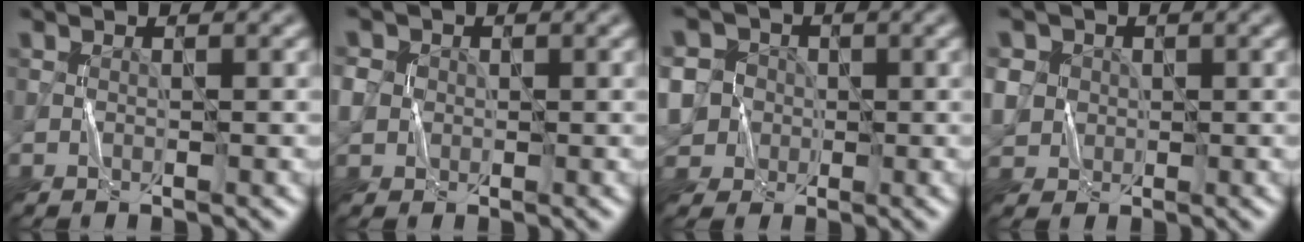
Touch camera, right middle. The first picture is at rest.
{"total": 3.2, "force": [0.0, 2.9, 1.2], "torque": [-0.036, 0.012, -0.004]}
{"total": 9.5, "force": [-1.0, 8.8, 3.3], "torque": [-0.087, 0.018, -0.052]}
{"total": 4.2, "force": [0.3, 3.9, 1.6], "torque": [-0.052, 0.014, -0.001]}